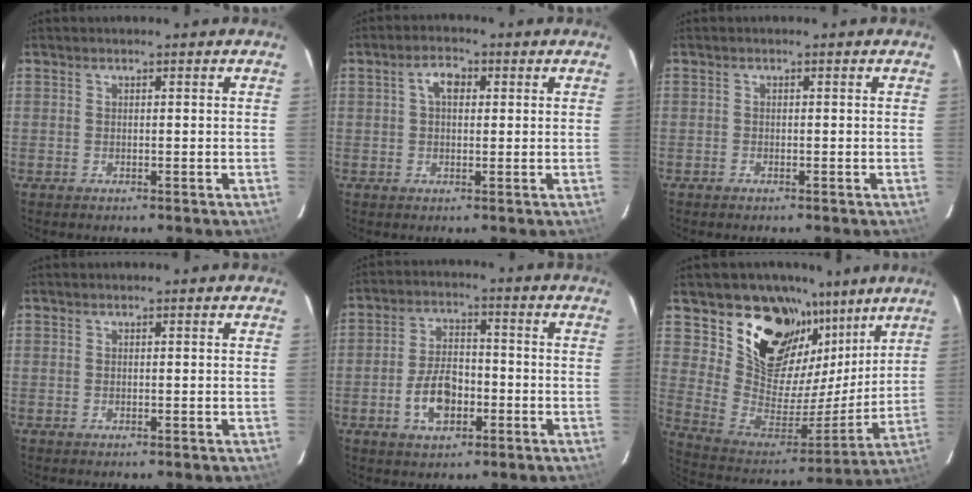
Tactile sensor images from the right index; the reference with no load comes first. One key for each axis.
{"total": 3.7, "fx": 0.9, "fy": 2.3, "fz": 2.8, "tx": -0.049, "ty": 0.014, "tz": 0.016}
{"total": 0.6, "fx": -0.5, "fy": 0.3, "fz": 0.0, "tx": -0.003, "ty": 0.001, "tz": -0.012}
{"total": 0.0}
{"total": 8.4, "fx": -3.1, "fy": 4.8, "fz": 6.2, "tx": -0.123, "ty": 0.014, "tz": -0.047}
{"total": 21.3, "fx": 13.8, "fy": 13.7, "fz": 8.6, "tx": -0.171, "ty": -0.013, "tz": 0.261}